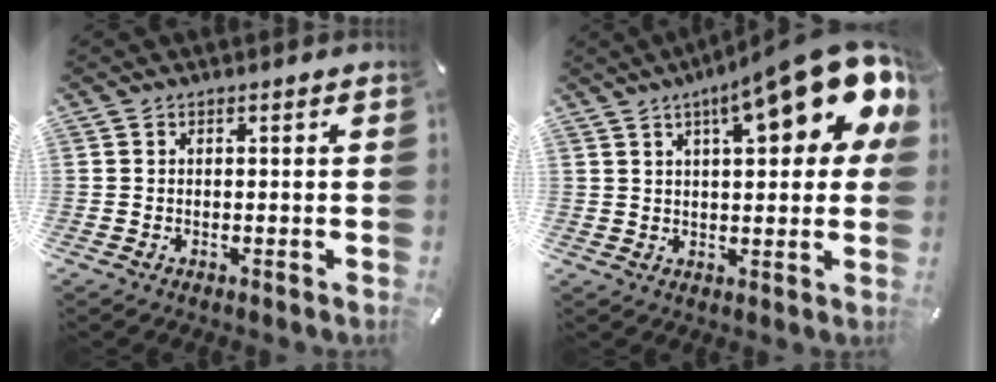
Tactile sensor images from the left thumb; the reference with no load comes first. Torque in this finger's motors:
{"motor_torque": [2.50, 2.50, 1.52, -1.25, 0.16]}